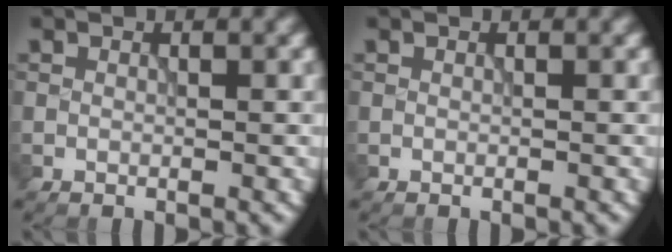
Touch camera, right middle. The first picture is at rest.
{"total": 0.0}